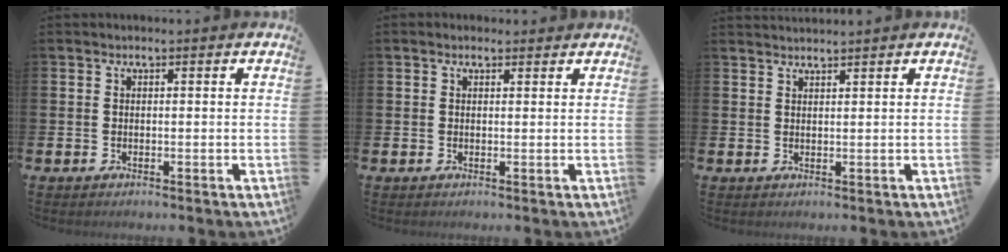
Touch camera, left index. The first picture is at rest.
{"total": 0.9, "force": [0.7, 0.5, 0.3], "torque": [0.005, 0.002, 0.010]}
{"total": 1.3, "force": [1.3, -0.2, 0.0], "torque": [-0.004, -0.003, 0.025]}